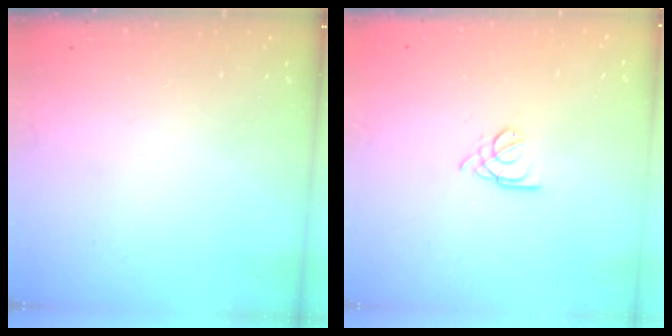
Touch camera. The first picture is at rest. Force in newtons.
{"total": 2.6, "press": 2.6, "slide": 0.6}